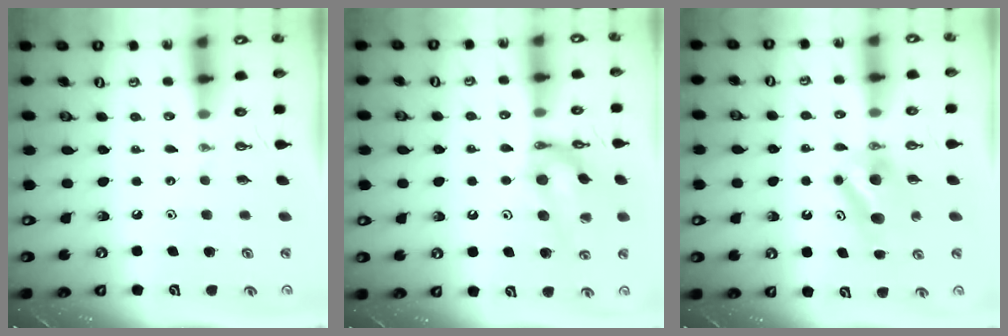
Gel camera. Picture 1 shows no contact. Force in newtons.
{"total": 15.0, "press": 14.3, "slide": 4.5}
{"total": 7.4, "press": 7.2, "slide": 1.8}